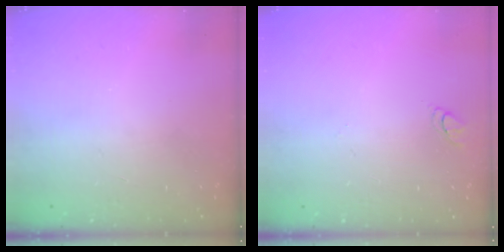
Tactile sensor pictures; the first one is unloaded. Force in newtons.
{"total": 2.8, "press": 2.8, "slide": 0.3}